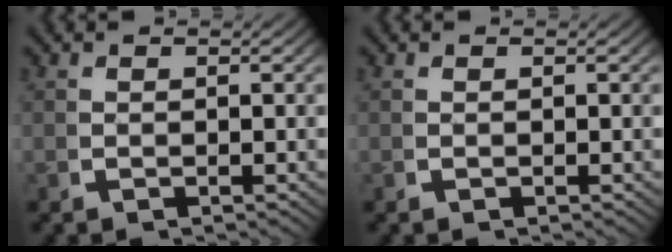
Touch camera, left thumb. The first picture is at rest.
{"total": 0.0}